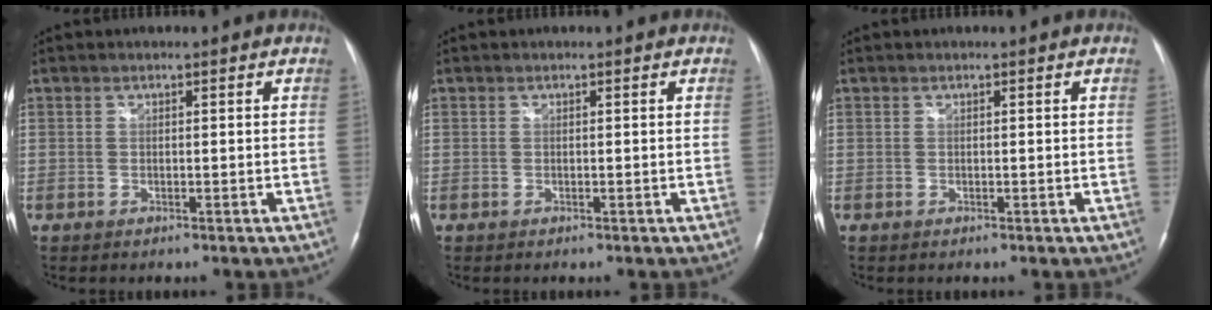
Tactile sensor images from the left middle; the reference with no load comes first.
{"total": 0.0}
{"total": 0.0}